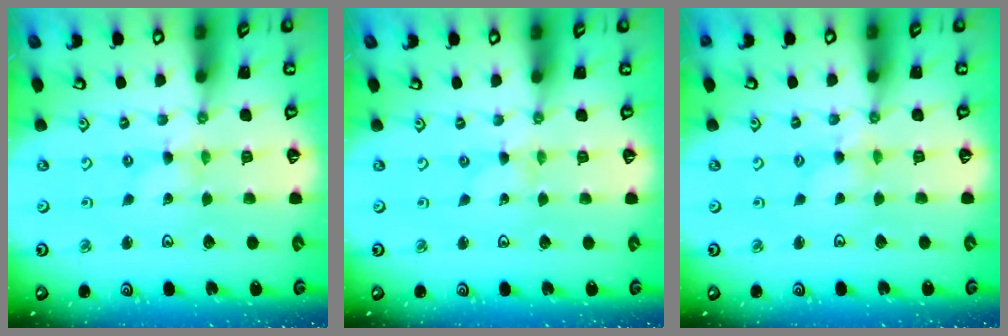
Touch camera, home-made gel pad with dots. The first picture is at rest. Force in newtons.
{"total": 0.0}
{"total": 3.0, "press": 3.0, "slide": 0.4}